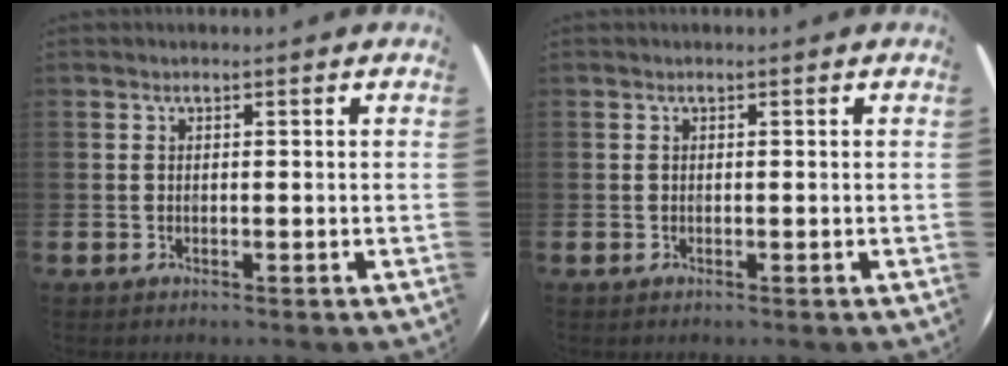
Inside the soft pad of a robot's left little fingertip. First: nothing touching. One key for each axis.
{"total": 0.0}